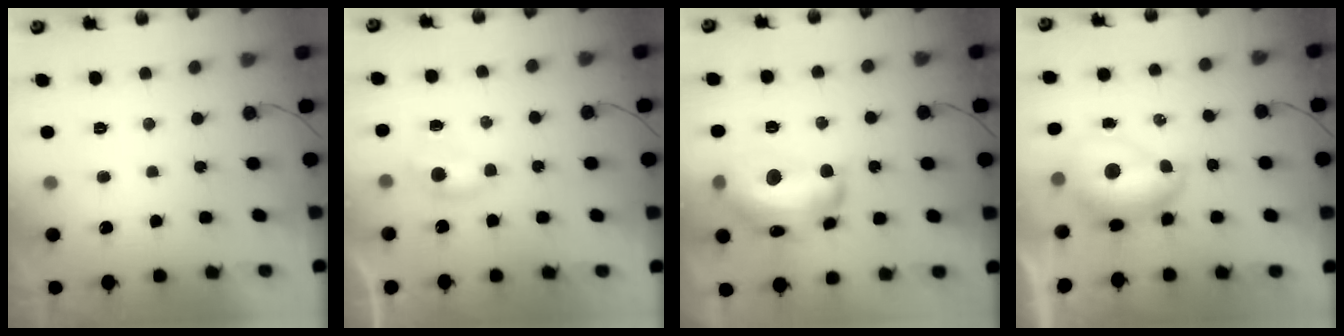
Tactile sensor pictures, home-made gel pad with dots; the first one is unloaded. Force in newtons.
{"total": 3.9, "press": 3.9, "slide": 0.5}
{"total": 17.1, "press": 17.1, "slide": 0.9}
{"total": 9.6, "press": 9.5, "slide": 1.1}